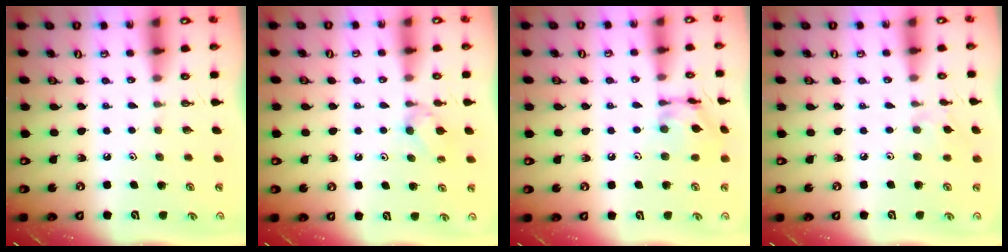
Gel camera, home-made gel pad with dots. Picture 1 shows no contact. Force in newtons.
{"total": 6.9, "press": 6.8, "slide": 0.9}
{"total": 12.1, "press": 12.1, "slide": 0.9}
{"total": 4.5, "press": 4.4, "slide": 0.7}